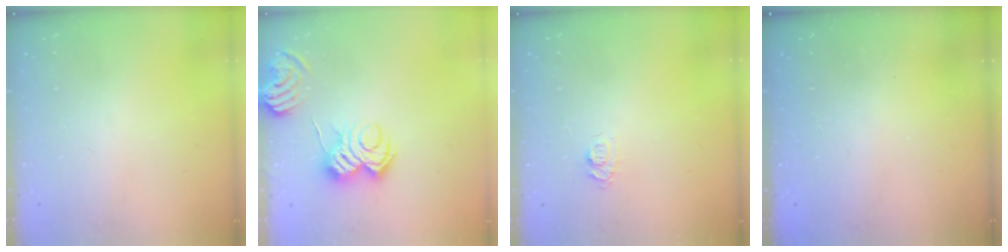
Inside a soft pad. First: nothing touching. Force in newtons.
{"total": 10.1, "press": 10.1, "slide": 0.8}
{"total": 6.5, "press": 6.5, "slide": 0.6}
{"total": 2.4, "press": 2.3, "slide": 0.8}